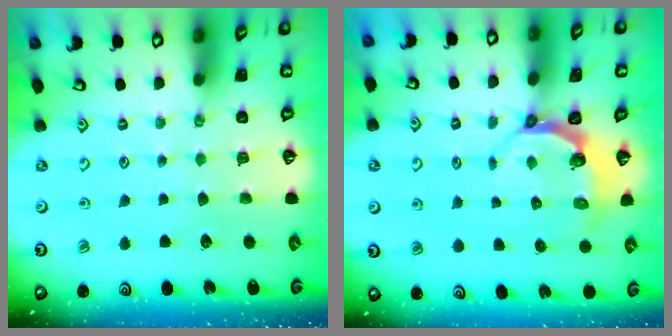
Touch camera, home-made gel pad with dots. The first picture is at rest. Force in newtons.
{"total": 4.7, "press": 3.7, "slide": 2.8}